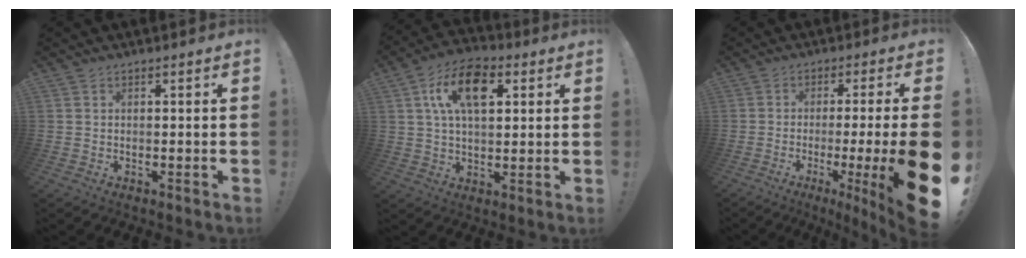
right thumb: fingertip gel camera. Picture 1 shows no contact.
{"total": 14.8, "force": [5.0, 8.3, 11.1], "torque": [-0.174, 0.007, 0.090]}
{"total": 13.6, "force": [-3.9, -0.3, 13.0], "torque": [-0.188, 0.002, -0.054]}